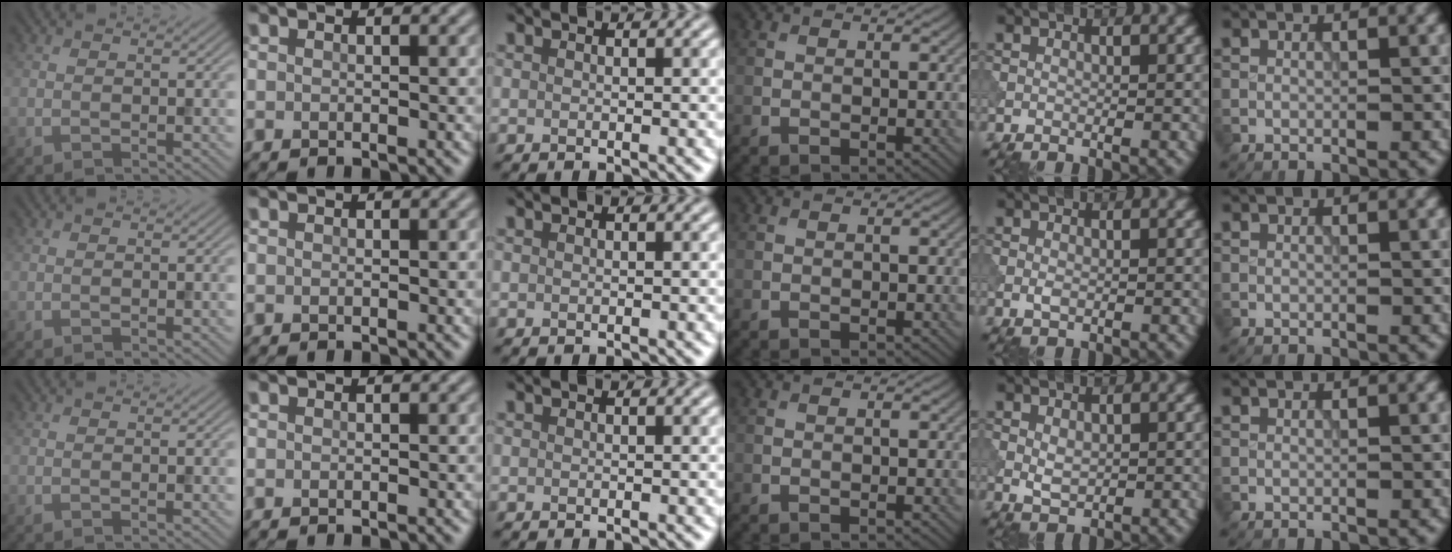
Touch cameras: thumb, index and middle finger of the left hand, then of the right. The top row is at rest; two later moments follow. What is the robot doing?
{"motion": "press", "object": "tv remote"}